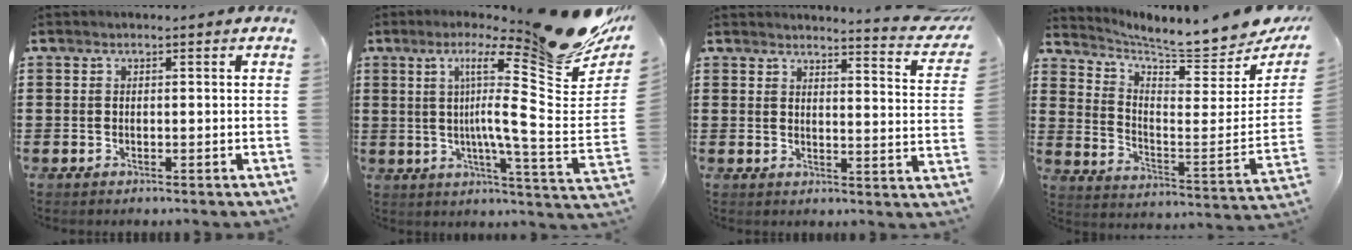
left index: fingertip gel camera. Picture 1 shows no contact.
{"total": 18.9, "force": [10.9, 1.3, 15.3], "torque": [-0.242, -0.099, 0.155]}
{"total": 3.5, "force": [3.3, -0.4, 1.0], "torque": [-0.020, -0.033, 0.049]}
{"total": 6.2, "force": [6.0, 0.2, 1.5], "torque": [-0.049, -0.065, 0.094]}